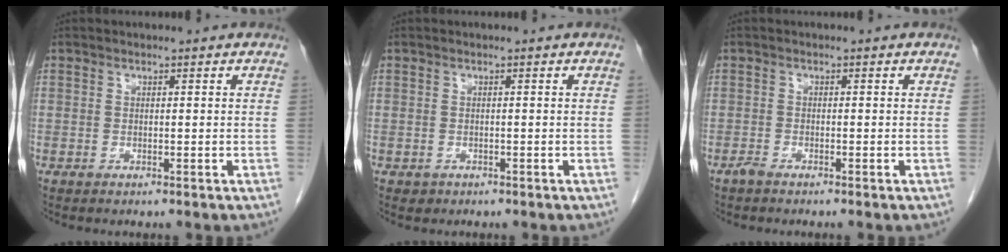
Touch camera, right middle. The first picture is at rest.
{"total": 0.8, "force": [-0.3, 0.7, 0.0], "torque": [-0.006, 0.003, 0.001]}
{"total": 1.0, "force": [-0.9, -0.1, 0.5], "torque": [-0.013, -0.001, -0.019]}